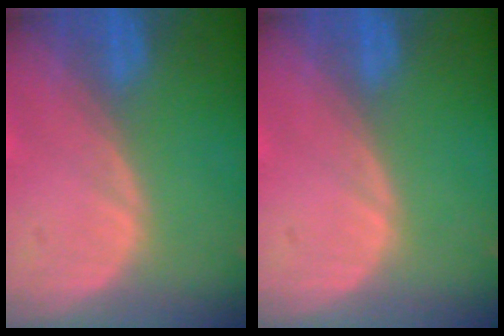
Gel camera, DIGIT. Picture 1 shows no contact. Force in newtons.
{"total": 0.0}